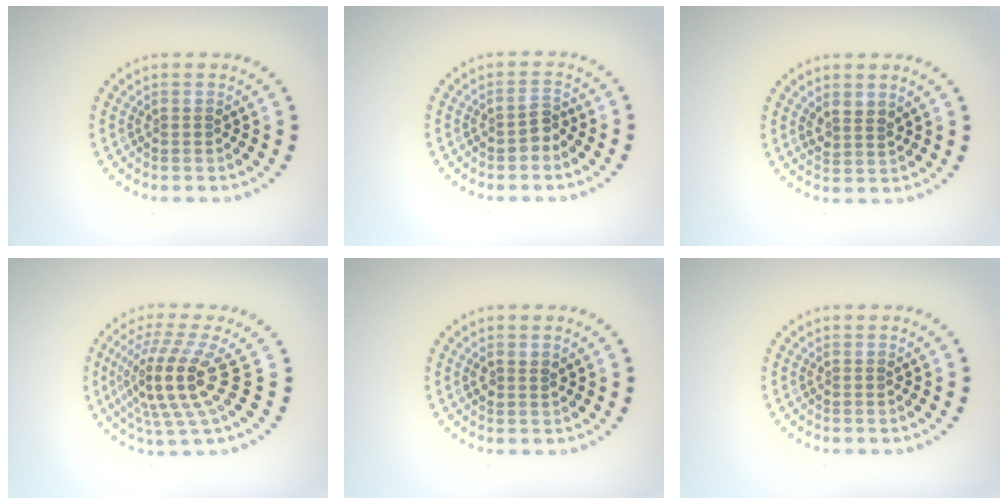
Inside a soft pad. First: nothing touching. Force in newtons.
{"total": 1.4, "press": 1.2, "slide": 0.7}
{"total": 1.7, "press": 1.3, "slide": 1.2}
{"total": 5.2, "press": 3.9, "slide": 3.5}
{"total": 1.2, "press": 1.1, "slide": 0.4}
{"total": 0.0}